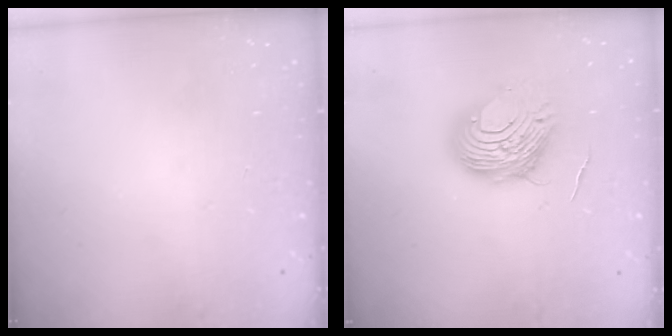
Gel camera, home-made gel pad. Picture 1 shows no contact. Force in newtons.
{"total": 9.6, "press": 9.6, "slide": 0.8}